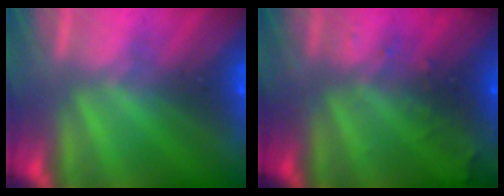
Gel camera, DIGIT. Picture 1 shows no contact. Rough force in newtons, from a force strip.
{"total": 7.8}